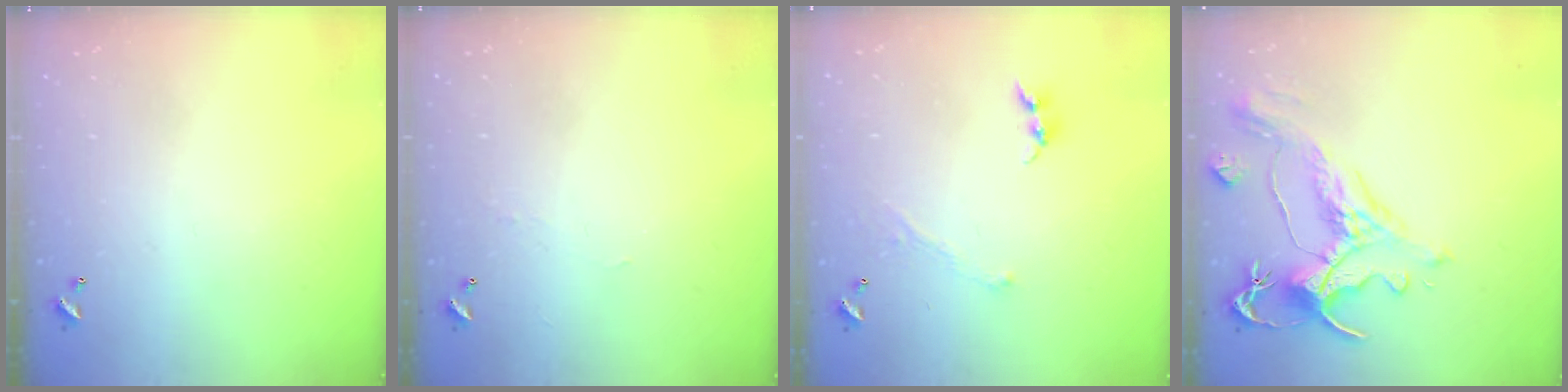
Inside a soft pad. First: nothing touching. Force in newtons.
{"total": 1.2, "press": 1.1, "slide": 0.3}
{"total": 1.3, "press": 1.2, "slide": 0.5}
{"total": 1.6, "press": 0.7, "slide": 1.4}